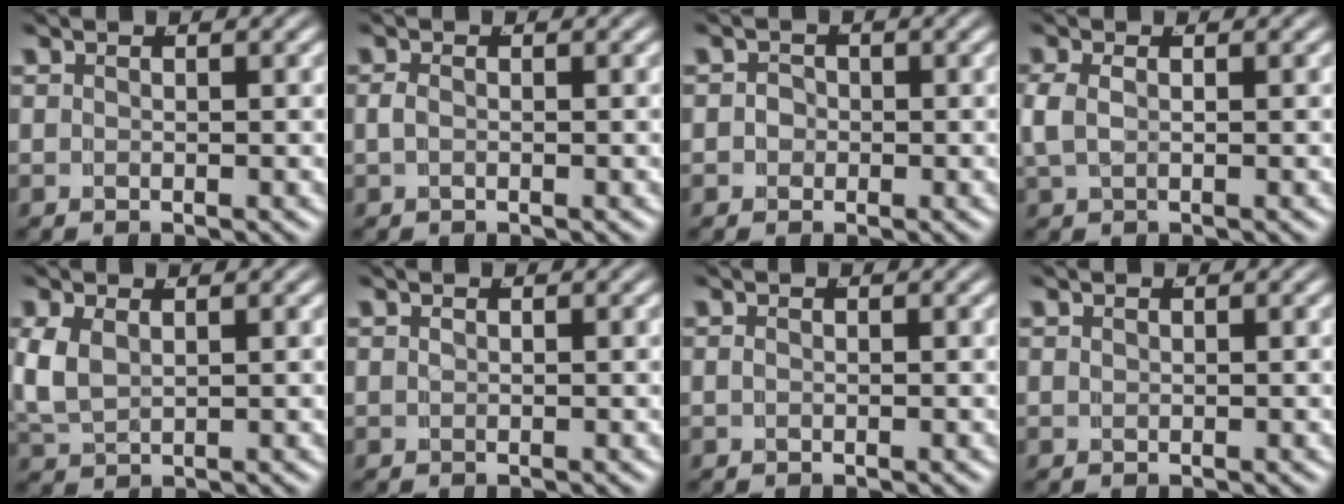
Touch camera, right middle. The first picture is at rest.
{"total": 0.6, "force": [-0.1, 0.0, 0.6], "torque": [-0.010, -0.003, 0.001]}
{"total": 1.4, "force": [-0.5, 1.3, 0.1], "torque": [0.005, -0.004, -0.010]}
{"total": 2.2, "force": [0.3, 1.4, 1.8], "torque": [-0.046, -0.002, 0.012]}
{"total": 3.7, "force": [0.5, 3.0, 2.0], "torque": [-0.063, -0.011, 0.021]}
{"total": 0.0}
{"total": 0.0}
{"total": 0.0}